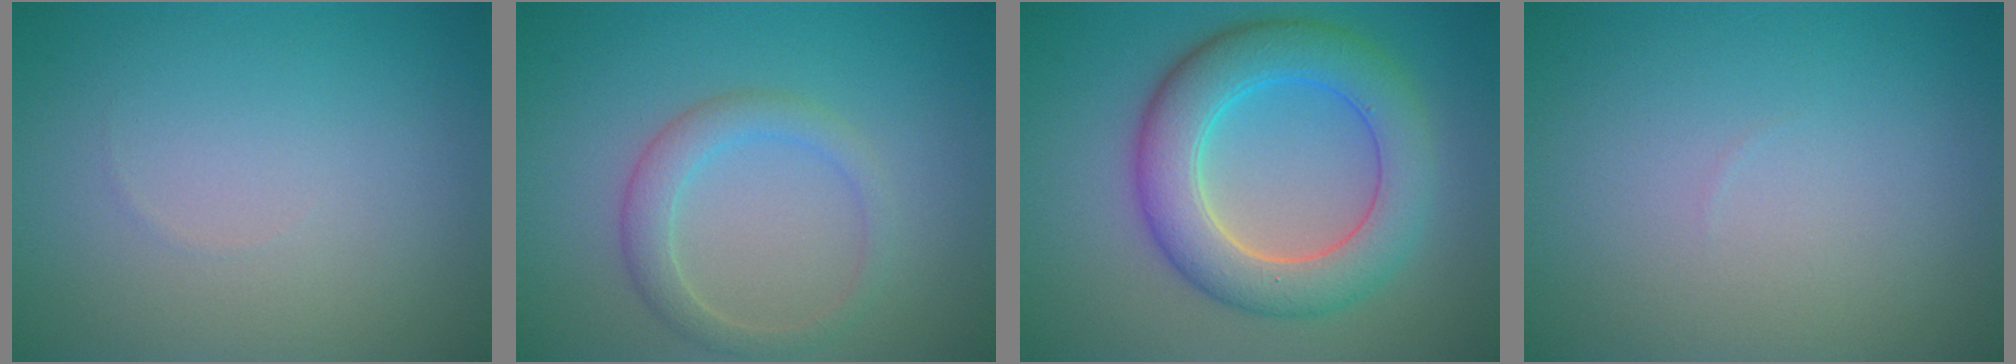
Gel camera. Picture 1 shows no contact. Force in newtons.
{"total": 2.5, "press": 2.5, "slide": 0.0}
{"total": 7.2, "press": 7.2, "slide": 0.3}
{"total": 0.0}